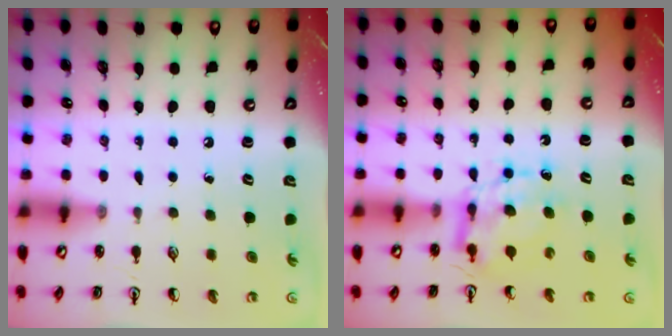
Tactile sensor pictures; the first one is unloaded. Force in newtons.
{"total": 7.2, "press": 7.2, "slide": 0.2}